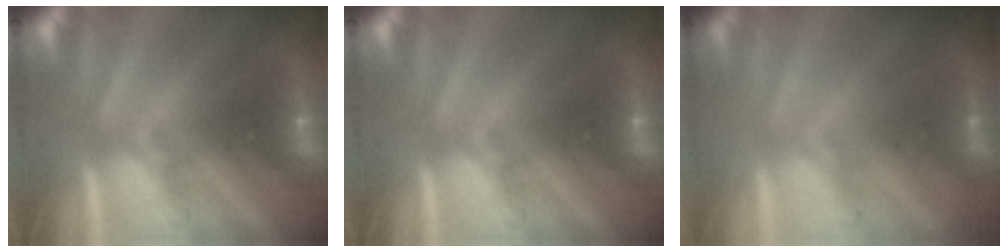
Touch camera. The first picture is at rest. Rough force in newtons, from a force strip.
{"total": 0.0}
{"total": 1.3}